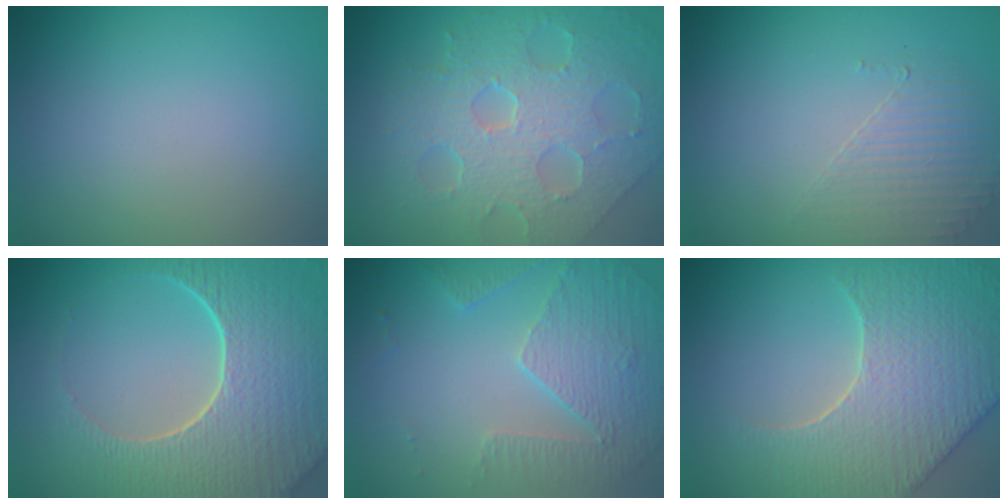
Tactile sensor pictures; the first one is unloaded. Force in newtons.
{"total": 8.0, "press": 5.6, "slide": 5.7}
{"total": 1.7, "press": 0.9, "slide": 1.4}
{"total": 8.4, "press": 6.4, "slide": 5.4}
{"total": 5.0, "press": 3.5, "slide": 3.6}
{"total": 7.7, "press": 6.1, "slide": 4.6}